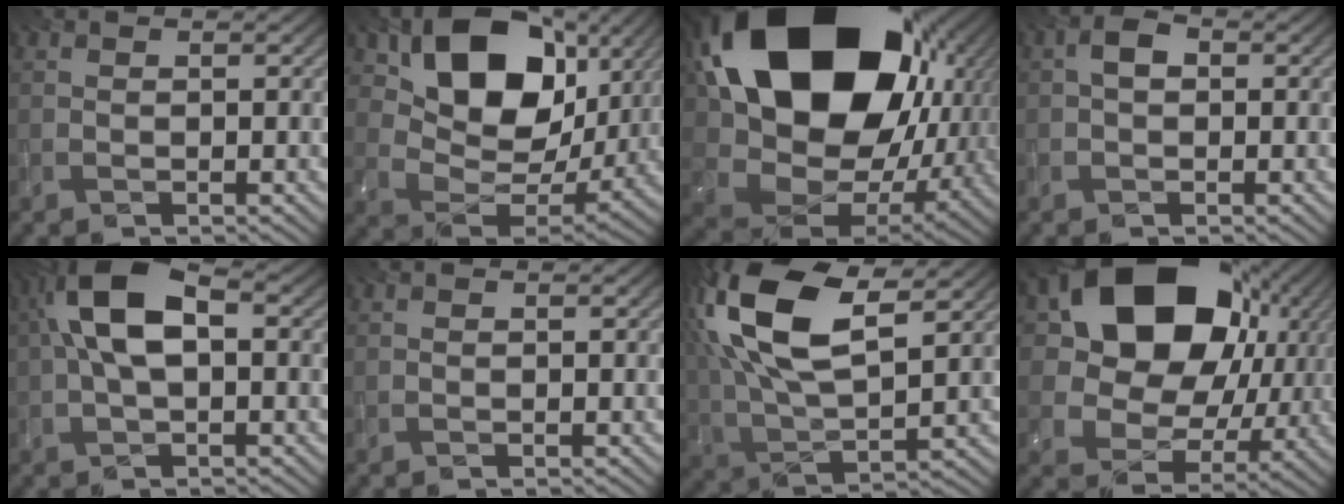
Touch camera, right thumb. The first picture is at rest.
{"total": 14.4, "force": [6.2, 9.7, 8.8], "torque": [-0.151, -0.006, 0.106]}
{"total": 22.8, "force": [7.2, 16.7, 13.7], "torque": [-0.297, -0.047, 0.173]}
{"total": 2.3, "force": [0.1, 1.6, 1.7], "torque": [-0.034, 0.005, -0.004]}
{"total": 9.1, "force": [1.3, 4.5, 7.8], "torque": [-0.171, 0.018, 0.016]}
{"total": 0.0}
{"total": 16.8, "force": [6.6, 7.6, 13.5], "torque": [-0.308, 0.031, 0.115]}
{"total": 17.3, "force": [5.8, 13.1, 9.6], "torque": [-0.177, 0.011, 0.116]}